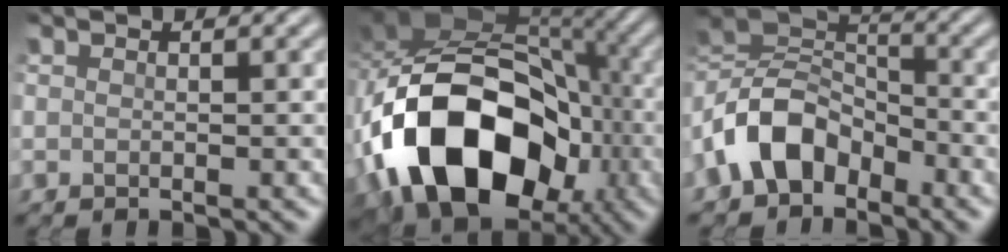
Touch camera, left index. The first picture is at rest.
{"total": 15.8, "force": [-5.3, 10.4, 10.6], "torque": [-0.180, -0.006, -0.087]}
{"total": 8.3, "force": [-4.0, 5.3, 4.9], "torque": [-0.096, 0.015, -0.092]}